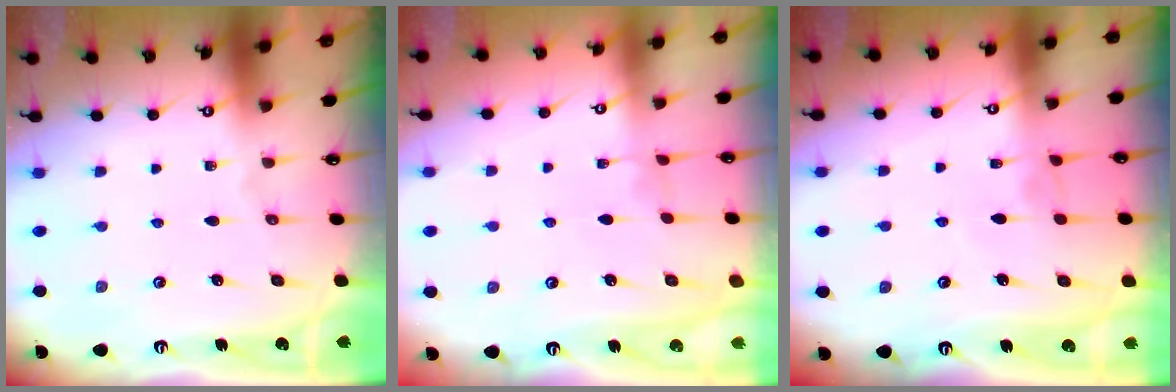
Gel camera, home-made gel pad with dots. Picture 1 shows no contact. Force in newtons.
{"total": 2.8, "press": 2.8, "slide": 0.3}
{"total": 2.9, "press": 2.9, "slide": 0.3}